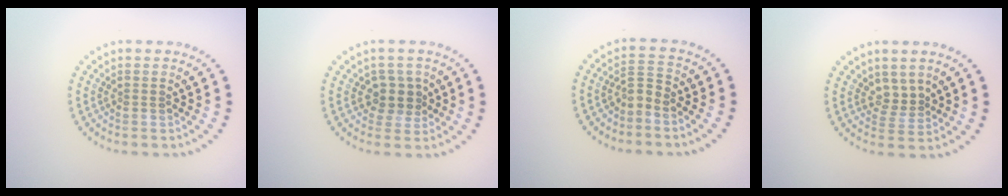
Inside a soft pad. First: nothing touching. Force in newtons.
{"total": 2.4, "press": 2.0, "slide": 1.3}
{"total": 1.6, "press": 1.2, "slide": 1.0}
{"total": 1.9, "press": 1.3, "slide": 1.4}